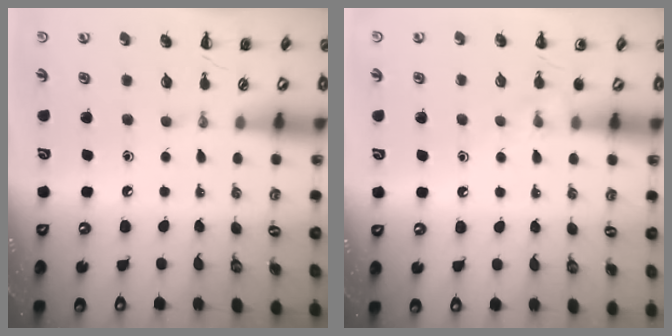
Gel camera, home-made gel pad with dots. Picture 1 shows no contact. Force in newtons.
{"total": 6.3, "press": 5.9, "slide": 2.3}